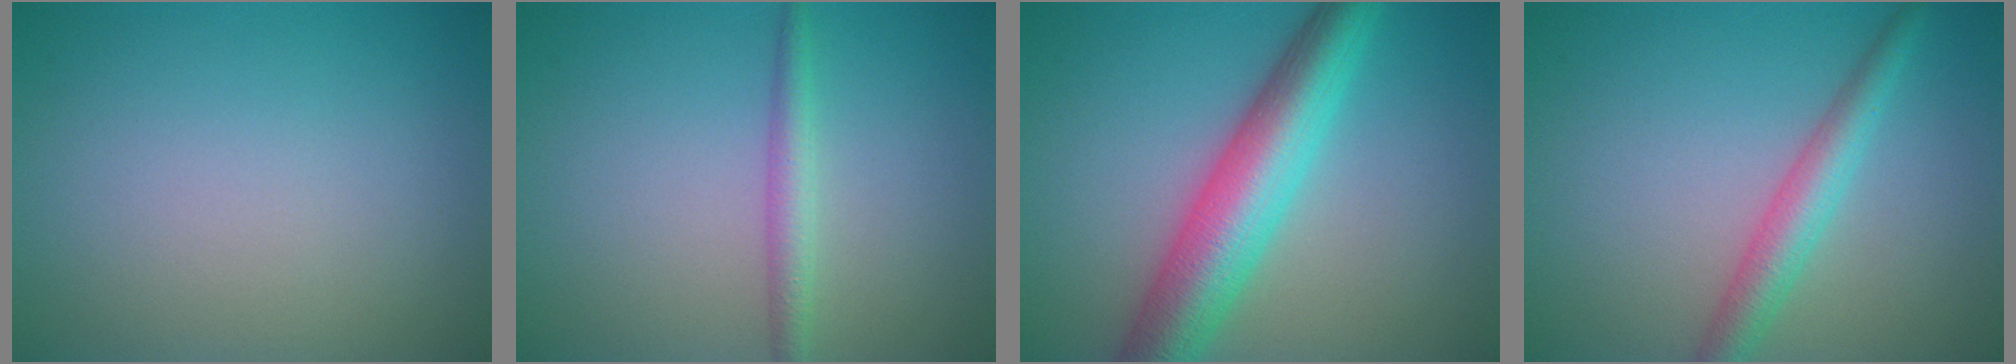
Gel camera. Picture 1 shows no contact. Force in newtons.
{"total": 1.9, "press": 1.9, "slide": 0.1}
{"total": 7.9, "press": 7.9, "slide": 0.1}
{"total": 3.3, "press": 3.3, "slide": 0.1}